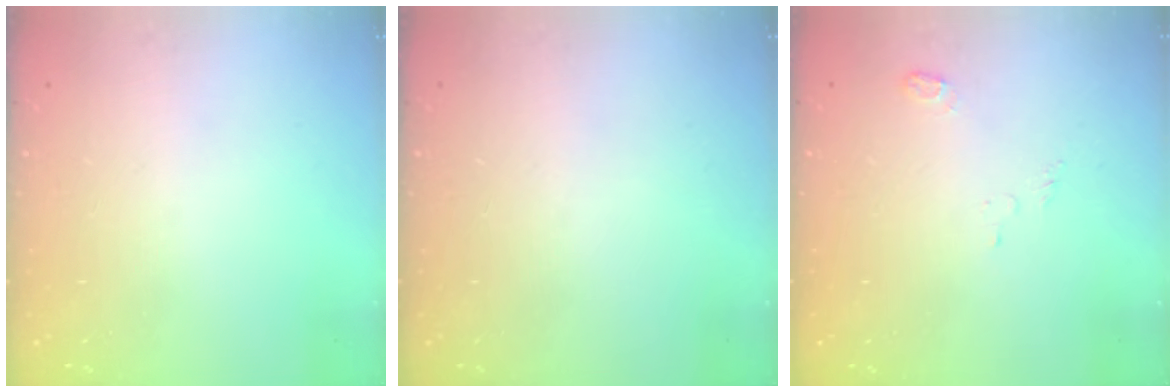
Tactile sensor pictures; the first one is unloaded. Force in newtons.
{"total": 0.0}
{"total": 3.8, "press": 3.7, "slide": 0.8}